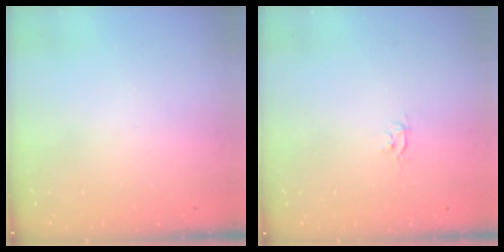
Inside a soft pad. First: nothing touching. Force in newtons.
{"total": 2.6, "press": 2.6, "slide": 0.3}